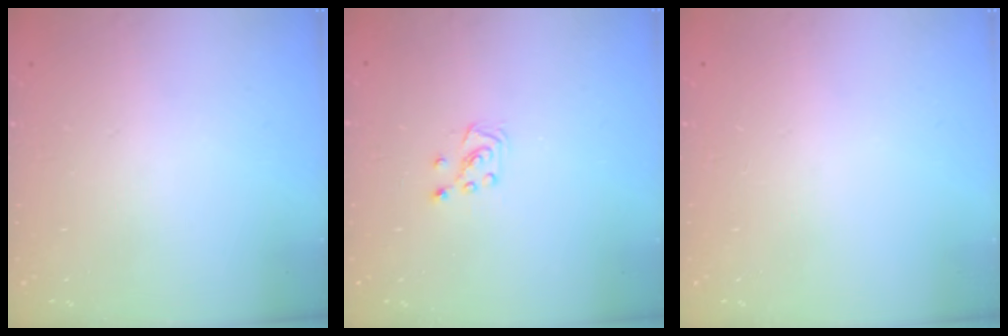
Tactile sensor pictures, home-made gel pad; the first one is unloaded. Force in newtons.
{"total": 4.7, "press": 4.7, "slide": 0.5}
{"total": 0.0}